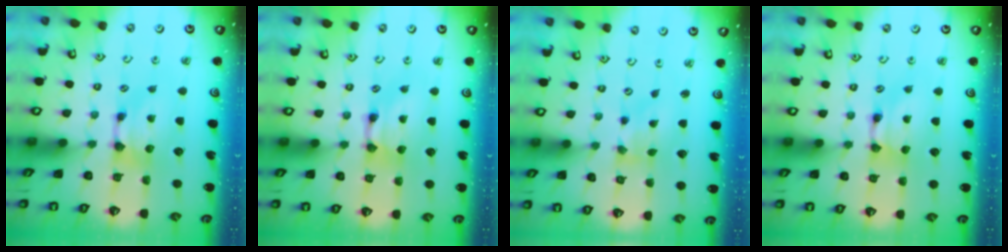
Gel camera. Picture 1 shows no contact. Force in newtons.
{"total": 1.8, "press": 1.8, "slide": 0.1}
{"total": 1.6, "press": 1.0, "slide": 1.3}
{"total": 1.6, "press": 1.6, "slide": 0.1}